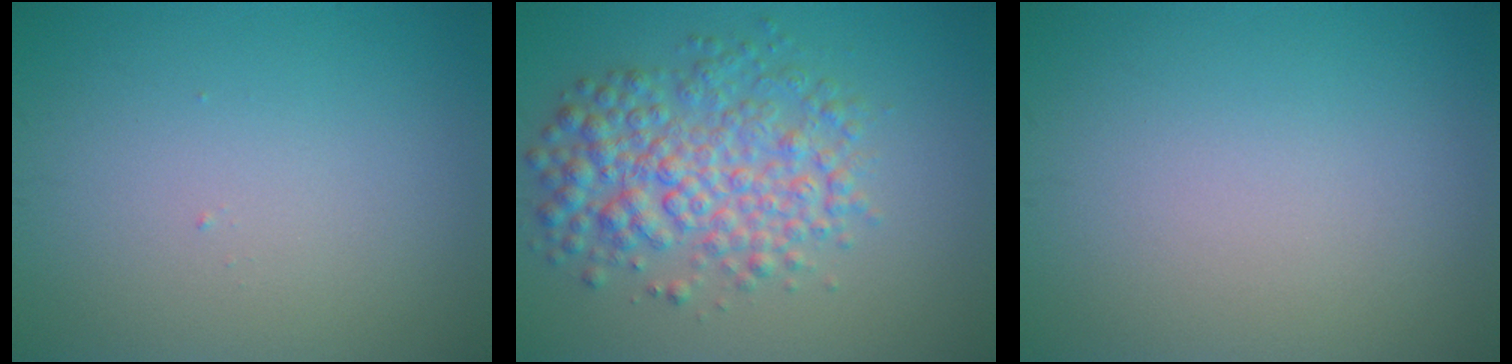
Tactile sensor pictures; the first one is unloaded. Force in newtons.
{"total": 5.9, "press": 5.9, "slide": 0.0}
{"total": 0.0}